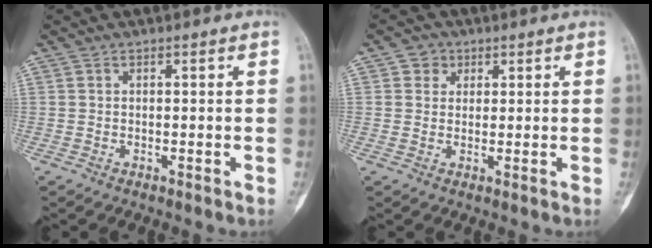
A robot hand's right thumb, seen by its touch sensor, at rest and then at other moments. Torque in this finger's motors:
{"motor_torque": [0.00, 0.31, -0.02, -0.08, 0.01]}